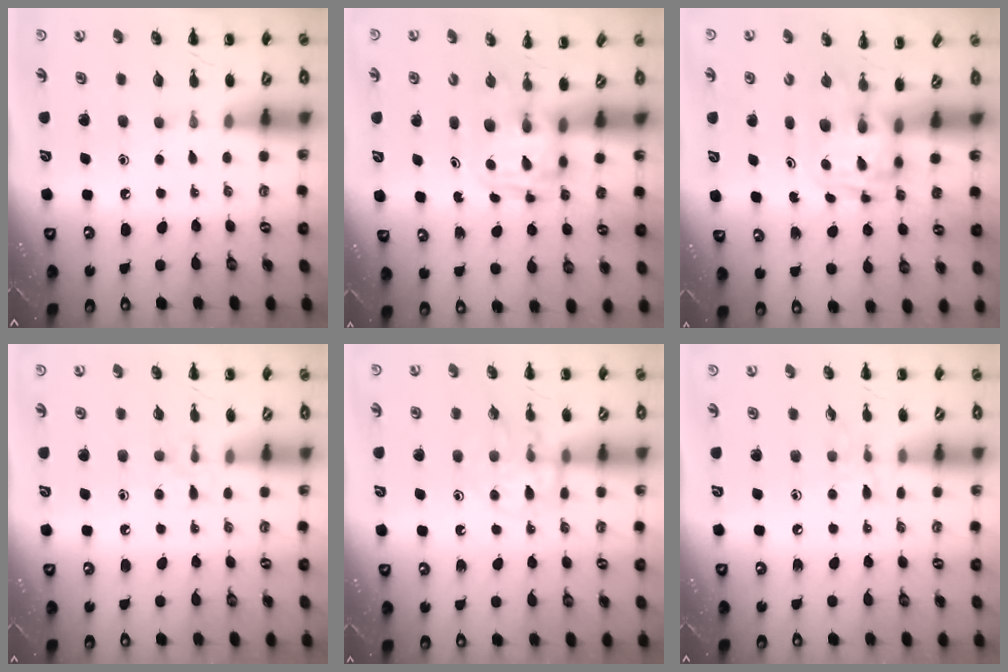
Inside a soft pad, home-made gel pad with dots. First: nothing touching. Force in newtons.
{"total": 2.7, "press": 2.7, "slide": 0.2}
{"total": 2.7, "press": 2.7, "slide": 0.5}
{"total": 5.5, "press": 5.2, "slide": 1.7}
{"total": 12.7, "press": 12.6, "slide": 0.8}
{"total": 6.1, "press": 5.7, "slide": 2.1}